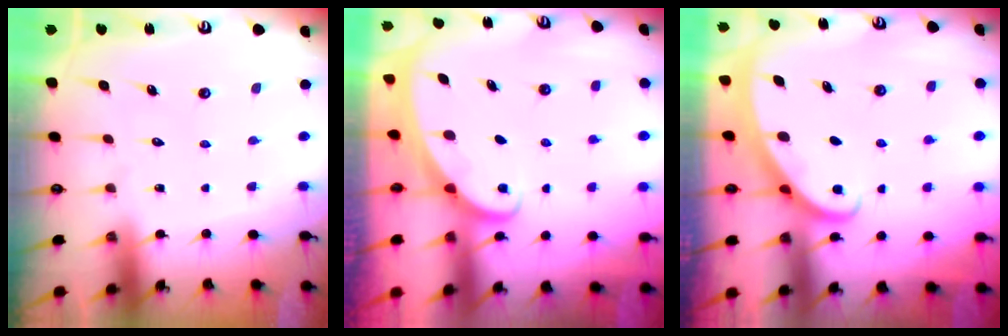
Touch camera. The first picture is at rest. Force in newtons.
{"total": 1.5, "press": 1.5, "slide": 0.1}
{"total": 2.2, "press": 2.2, "slide": 0.2}